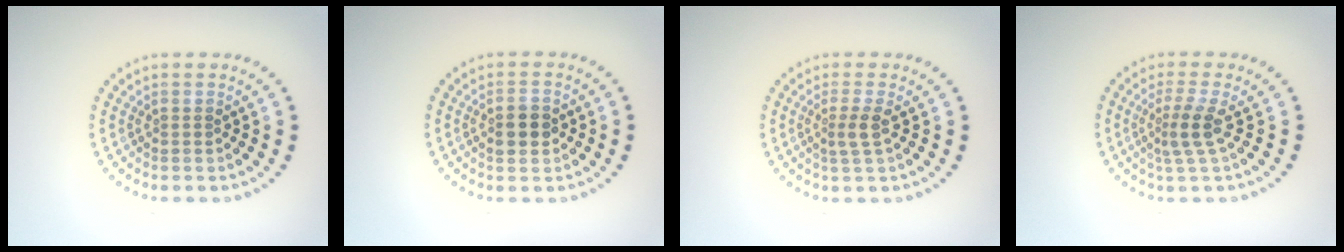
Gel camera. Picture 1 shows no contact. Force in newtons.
{"total": 2.7, "press": 2.7, "slide": 0.1}
{"total": 1.7, "press": 1.4, "slide": 1.0}
{"total": 2.5, "press": 1.8, "slide": 1.8}